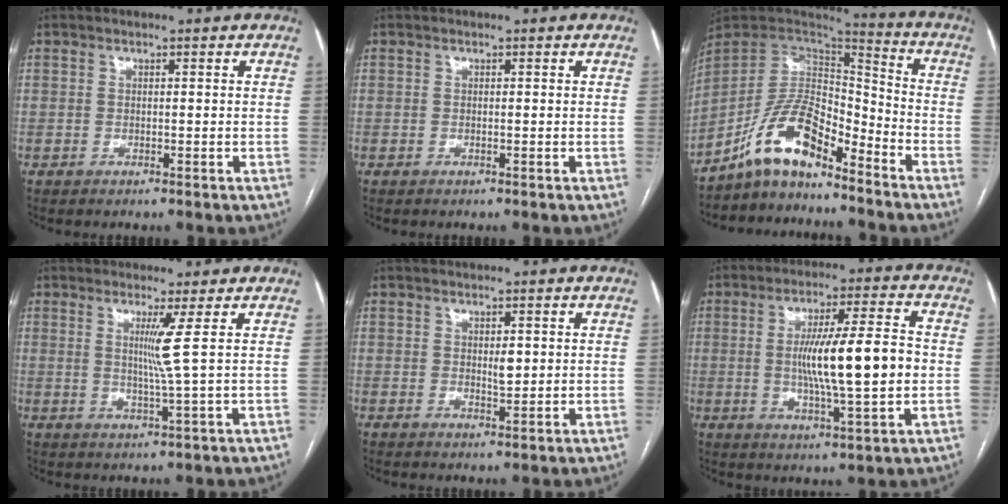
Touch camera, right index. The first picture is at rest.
{"total": 0.0}
{"total": 11.8, "force": [-8.7, 3.8, 7.0], "torque": [-0.130, 0.031, -0.160]}
{"total": 4.1, "force": [1.1, -1.8, 3.5], "torque": [-0.069, -0.011, 0.024]}
{"total": 2.0, "force": [0.4, 0.8, 1.8], "torque": [-0.028, -0.003, 0.009]}
{"total": 13.4, "force": [-0.4, 1.1, 13.3], "torque": [-0.225, 0.005, -0.006]}